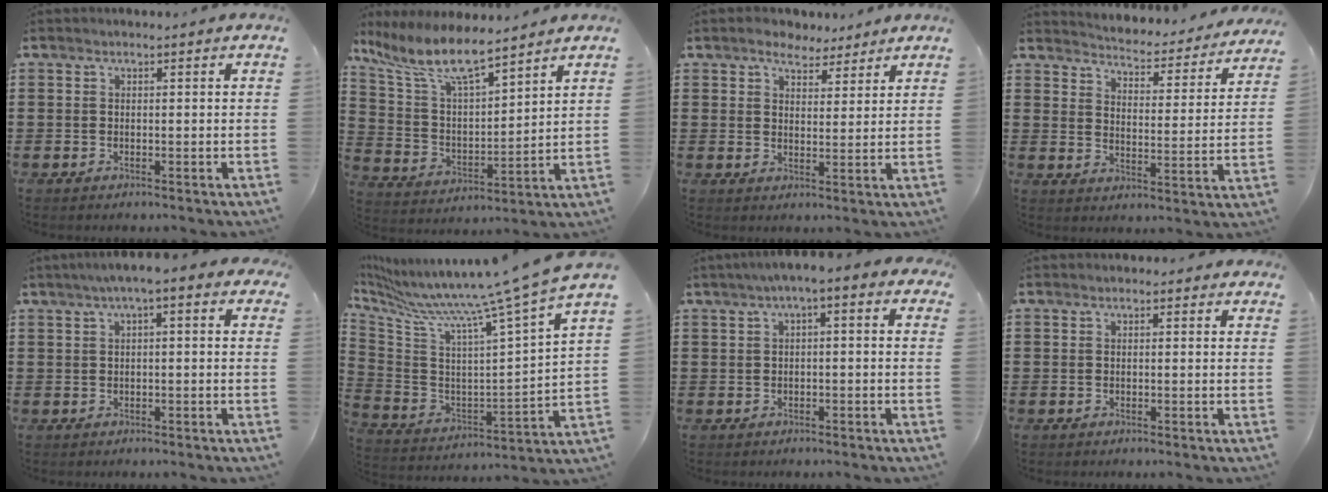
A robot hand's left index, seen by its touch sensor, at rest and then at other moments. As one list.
[{"total": 9.5, "force": [7.7, 1.7, 5.3], "torque": [-0.131, -0.033, 0.135]}, {"total": 3.9, "force": [3.3, 1.7, 1.0], "torque": [-0.031, 0.004, 0.063]}, {"total": 3.7, "force": [3.7, 0.0, 0.1], "torque": [-0.018, -0.041, 0.054]}, {"total": 2.4, "force": [-0.1, 0.4, 2.4], "torque": [-0.043, 0.005, -0.006]}, {"total": 10.7, "force": [9.3, -1.9, 5.0], "torque": [-0.132, -0.080, 0.136]}, {"total": 2.3, "force": [-1.1, 0.4, 1.9], "torque": [-0.034, 0.003, -0.026]}, {"total": 0.6, "force": [0.1, 0.5, 0.3], "torque": [-0.008, 0.004, 0.001]}]